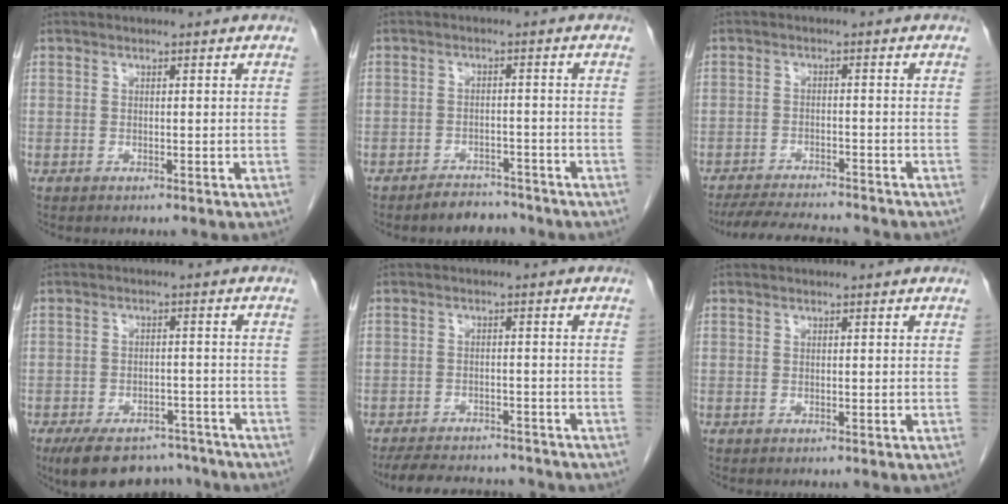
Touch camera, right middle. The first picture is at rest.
{"total": 4.0, "force": [-3.6, 1.6, 0.2], "torque": [-0.005, 0.003, -0.054]}
{"total": 10.3, "force": [-9.6, 1.3, 3.6], "torque": [-0.058, -0.007, -0.143]}
{"total": 11.9, "force": [-9.8, 5.2, 4.3], "torque": [-0.063, 0.009, -0.138]}
{"total": 11.9, "force": [-10.8, 3.3, 3.7], "torque": [-0.069, 0.002, -0.145]}
{"total": 0.0}